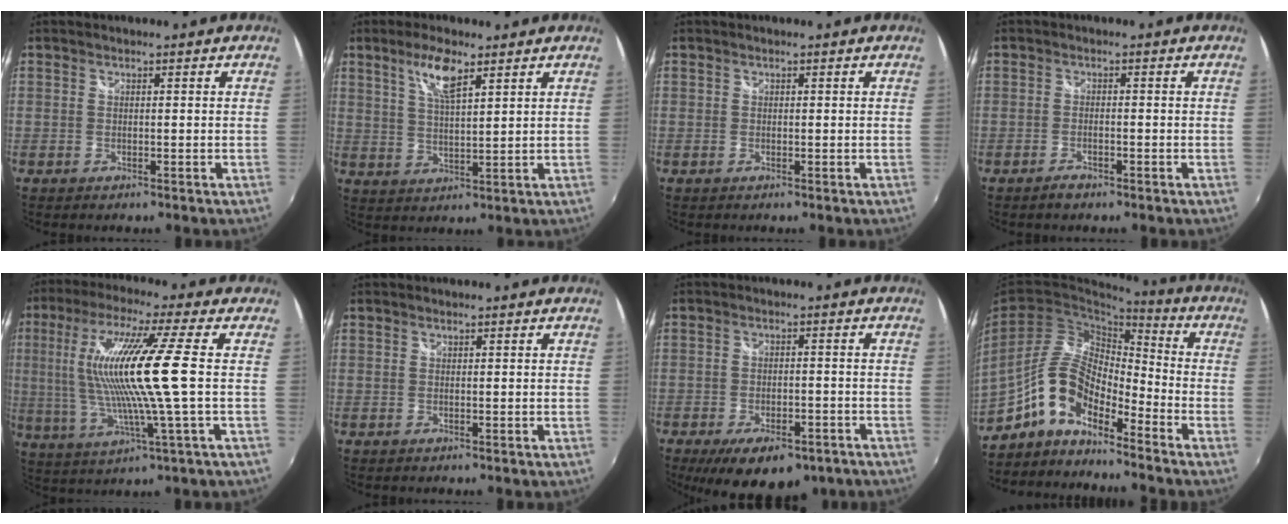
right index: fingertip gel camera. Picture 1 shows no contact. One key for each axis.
{"total": 6.8, "fx": 4.1, "fy": 1.7, "fz": 5.1, "tx": -0.095, "ty": 0.003, "tz": 0.080}
{"total": 0.0}
{"total": 1.9, "fx": -1.5, "fy": 0.7, "fz": 1.0, "tx": -0.022, "ty": -0.001, "tz": -0.027}
{"total": 16.0, "fx": 1.4, "fy": 0.4, "fz": 15.9, "tx": -0.295, "ty": -0.001, "tz": 0.033}
{"total": 0.0}
{"total": 14.1, "fx": -9.5, "fy": 6.0, "fz": 8.5, "tx": -0.167, "ty": -0.026, "tz": -0.126}
{"total": 9.9, "fx": -7.1, "fy": 3.9, "fz": 5.7, "tx": -0.119, "ty": 0.024, "tz": -0.144}